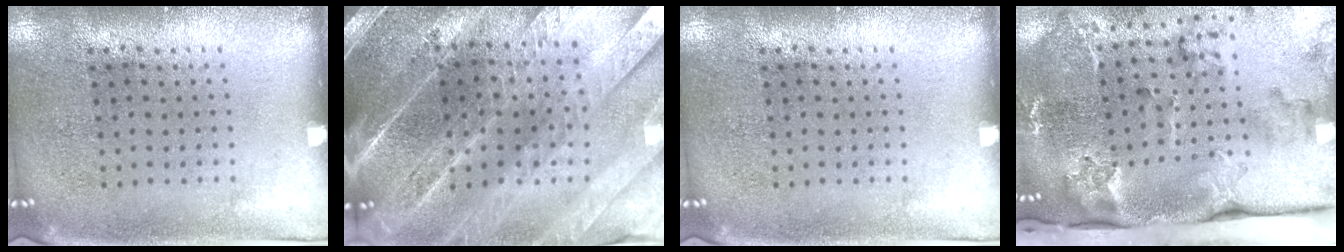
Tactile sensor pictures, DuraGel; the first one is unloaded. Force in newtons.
{"total": 5.1, "press": 4.4, "slide": 2.6}
{"total": 0.0}
{"total": 3.8, "press": 2.7, "slide": 2.7}